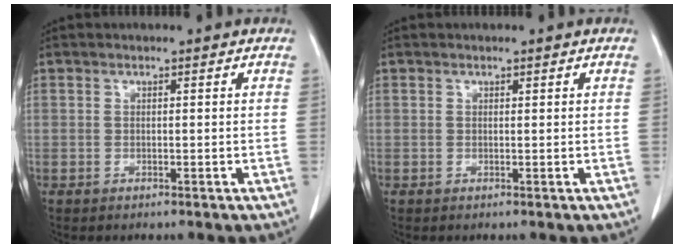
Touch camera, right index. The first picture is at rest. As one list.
[{"total": 0.0}]